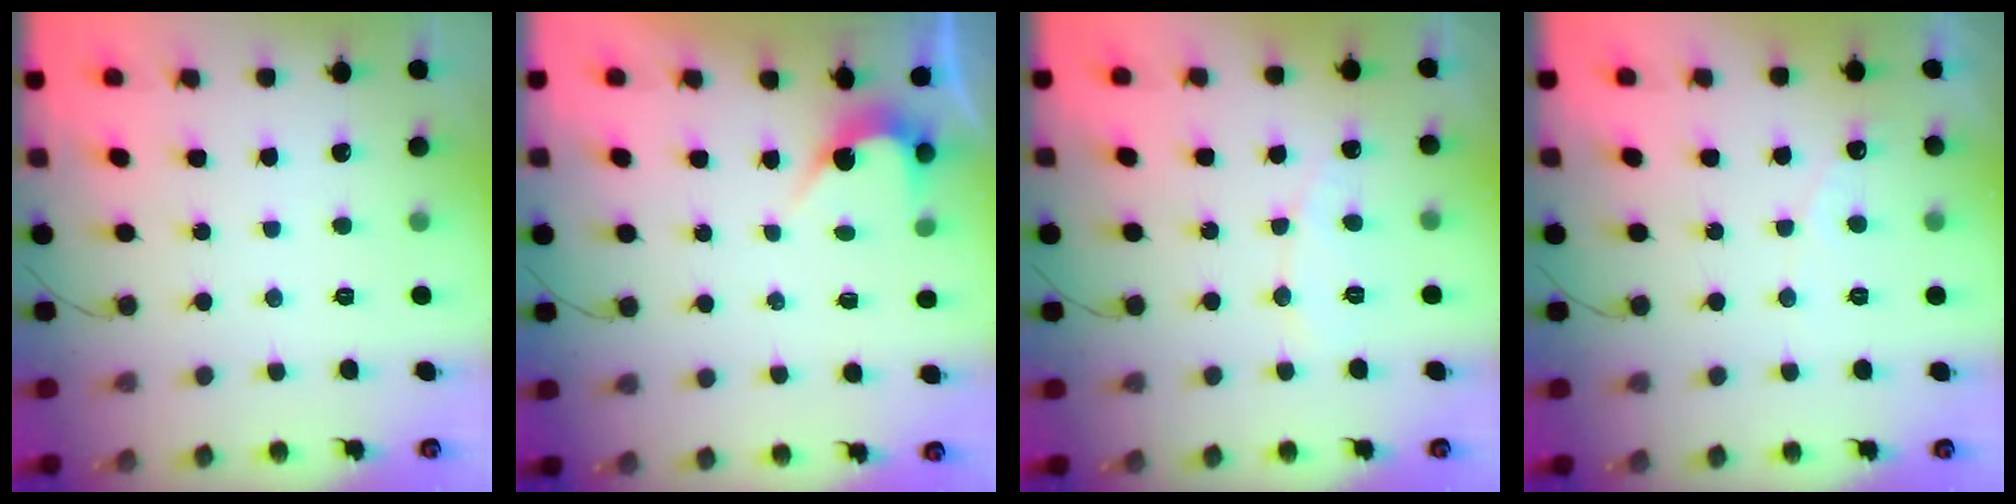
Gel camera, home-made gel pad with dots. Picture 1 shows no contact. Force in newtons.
{"total": 2.5, "press": 2.5, "slide": 0.2}
{"total": 5.3, "press": 5.3, "slide": 0.4}
{"total": 2.7, "press": 2.7, "slide": 0.1}